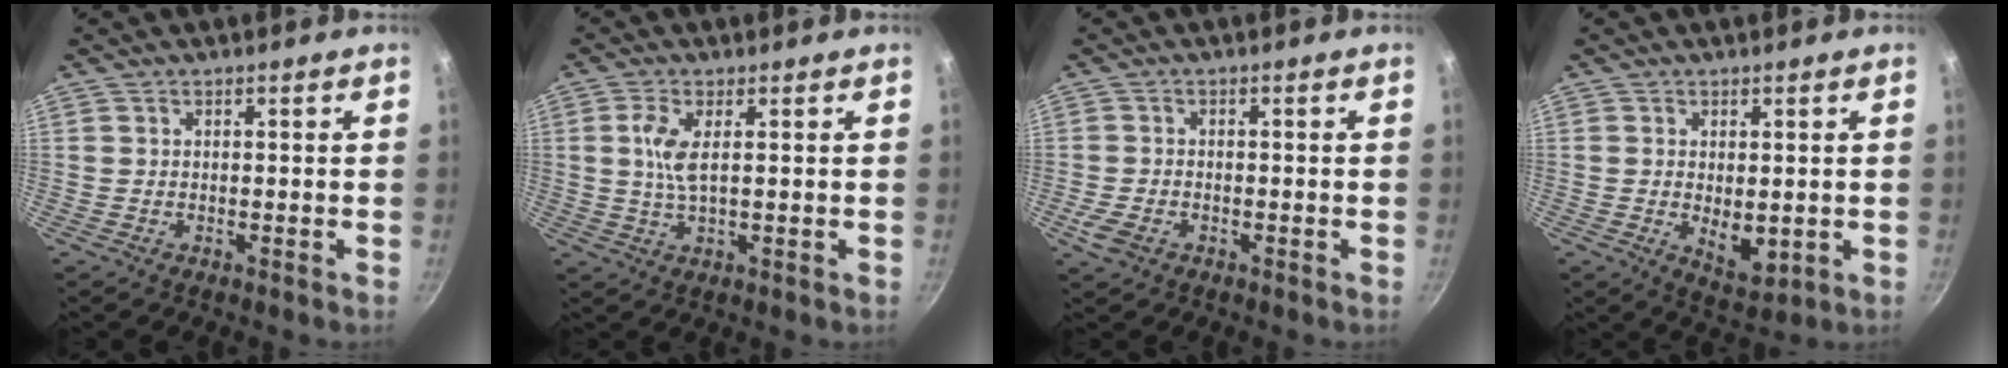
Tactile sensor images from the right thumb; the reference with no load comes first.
{"total": 4.5, "force": [0.8, 1.5, 4.2], "torque": [-0.099, 0.002, 0.018]}
{"total": 3.8, "force": [-1.7, 2.5, 2.4], "torque": [-0.054, 0.006, -0.033]}
{"total": 6.2, "force": [-0.3, 3.5, 5.1], "torque": [-0.069, -0.017, 0.005]}